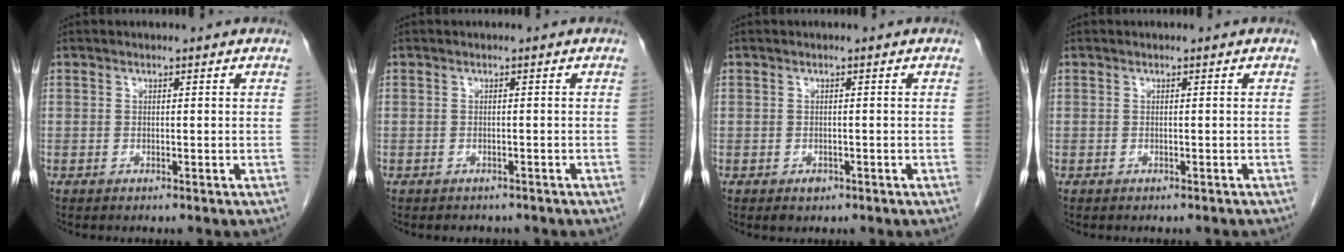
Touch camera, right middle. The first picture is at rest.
{"total": 3.1, "force": [-2.6, 1.4, 0.7], "torque": [-0.013, 0.000, -0.028]}
{"total": 1.3, "force": [-0.7, 0.9, 0.6], "torque": [-0.008, 0.001, -0.004]}
{"total": 1.2, "force": [-1.1, 0.4, 0.3], "torque": [-0.013, -0.002, -0.015]}